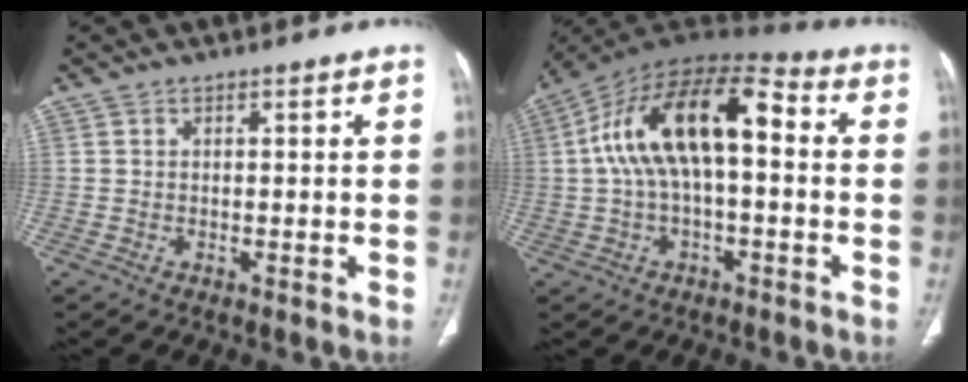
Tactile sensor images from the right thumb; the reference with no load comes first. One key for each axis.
{"total": 17.7, "fx": 1.7, "fy": 8.4, "fz": 15.5, "tx": -0.274, "ty": 0.053, "tz": 0.019}